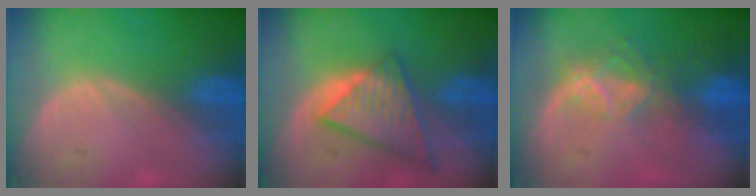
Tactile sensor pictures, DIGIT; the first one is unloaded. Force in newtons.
{"total": 9.0, "press": 7.9, "slide": 4.4}
{"total": 6.6, "press": 5.7, "slide": 3.4}